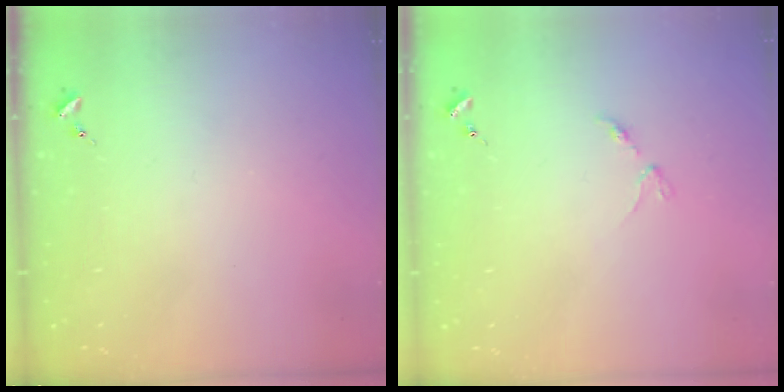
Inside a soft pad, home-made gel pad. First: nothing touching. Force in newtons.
{"total": 2.8, "press": 2.8, "slide": 0.5}